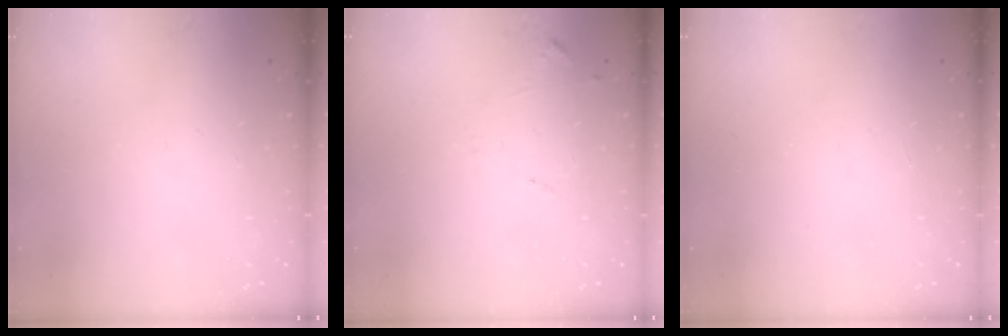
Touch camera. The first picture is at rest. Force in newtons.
{"total": 6.7, "press": 6.6, "slide": 0.6}
{"total": 1.7, "press": 1.6, "slide": 0.1}